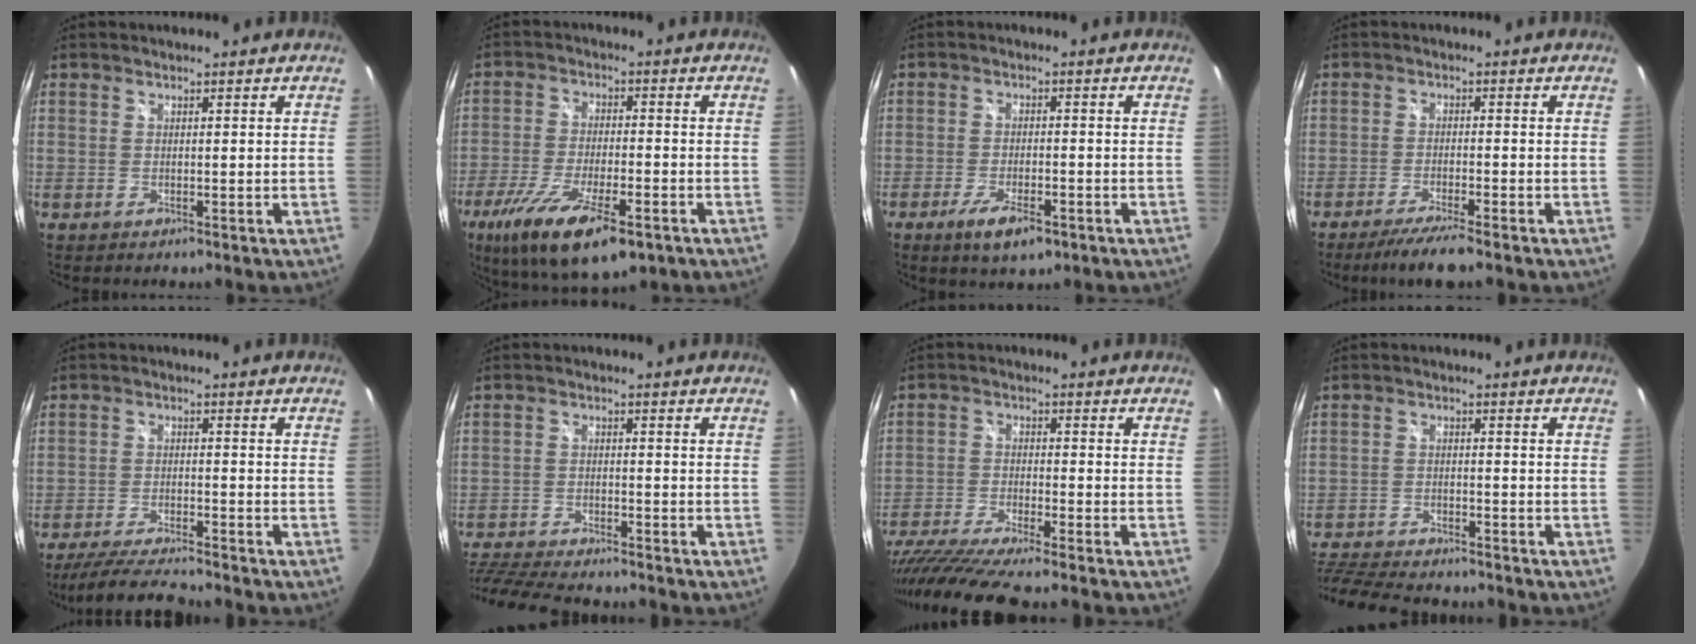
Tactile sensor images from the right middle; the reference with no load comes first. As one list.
[{"total": 16.5, "force": [-9.7, 5.1, 12.3], "torque": [-0.245, -0.052, -0.167]}, {"total": 6.3, "force": [-3.7, 2.0, 4.7], "torque": [-0.105, -0.015, -0.064]}, {"total": 6.4, "force": [-5.3, 0.0, 3.7], "torque": [-0.081, -0.013, -0.091]}, {"total": 10.1, "force": [-9.1, 0.6, 4.3], "torque": [-0.106, -0.014, -0.158]}, {"total": 13.7, "force": [-12.1, 2.9, 5.9], "torque": [-0.147, -0.027, -0.206]}, {"total": 14.4, "force": [-12.1, 0.2, 7.8], "torque": [-0.168, -0.049, -0.216]}, {"total": 14.4, "force": [-12.5, 4.0, 5.8], "torque": [-0.151, -0.021, -0.207]}]